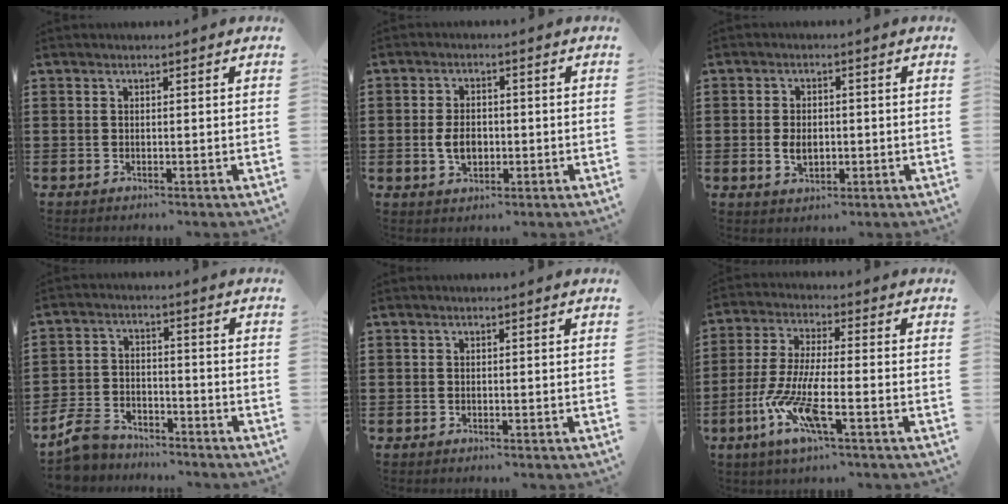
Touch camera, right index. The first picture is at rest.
{"total": 4.1, "force": [-0.6, 2.6, 3.2], "torque": [-0.070, 0.001, -0.012]}
{"total": 3.0, "force": [-0.3, 2.0, 2.3], "torque": [-0.048, 0.002, -0.006]}
{"total": 6.0, "force": [-5.4, 1.9, 1.8], "torque": [-0.055, 0.007, -0.109]}
{"total": 0.0}
{"total": 9.7, "force": [-4.5, 2.1, 8.4], "torque": [-0.198, -0.012, -0.091]}